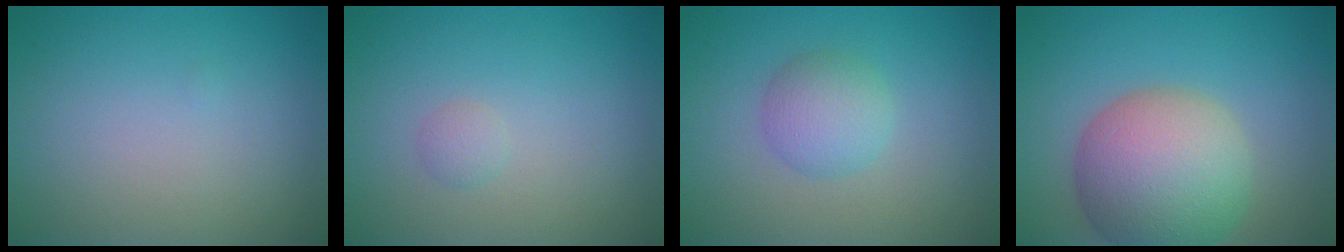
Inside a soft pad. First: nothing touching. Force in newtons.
{"total": 0.8, "press": 0.8, "slide": 0.1}
{"total": 3.0, "press": 3.0, "slide": 0.1}
{"total": 9.6, "press": 9.6, "slide": 0.6}